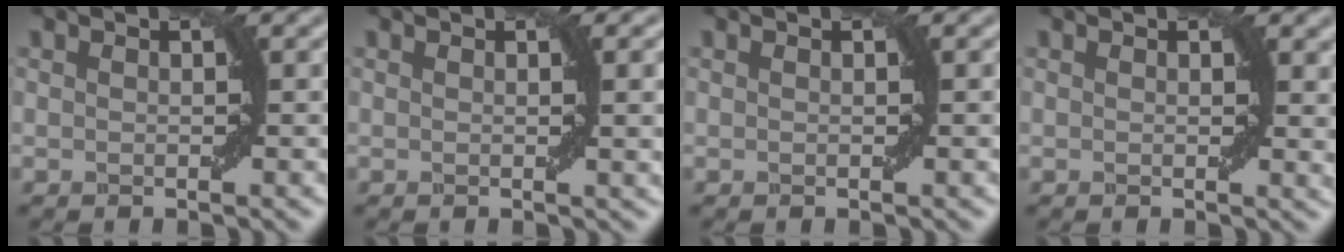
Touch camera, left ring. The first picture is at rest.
{"total": 2.7, "force": [0.6, 0.5, 2.6], "torque": [-0.029, 0.001, 0.010]}
{"total": 0.0}
{"total": 1.8, "force": [0.8, 0.7, 1.5], "torque": [-0.011, -0.004, 0.014]}